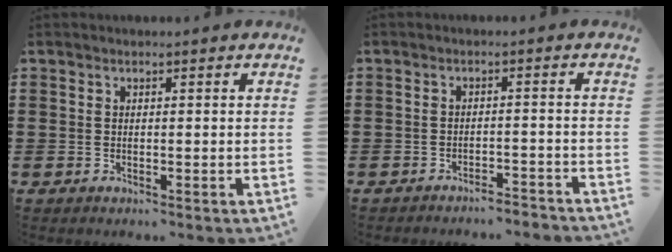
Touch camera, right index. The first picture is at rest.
{"total": 2.6, "force": [-2.6, -0.1, 0.2], "torque": [-0.009, 0.000, -0.056]}